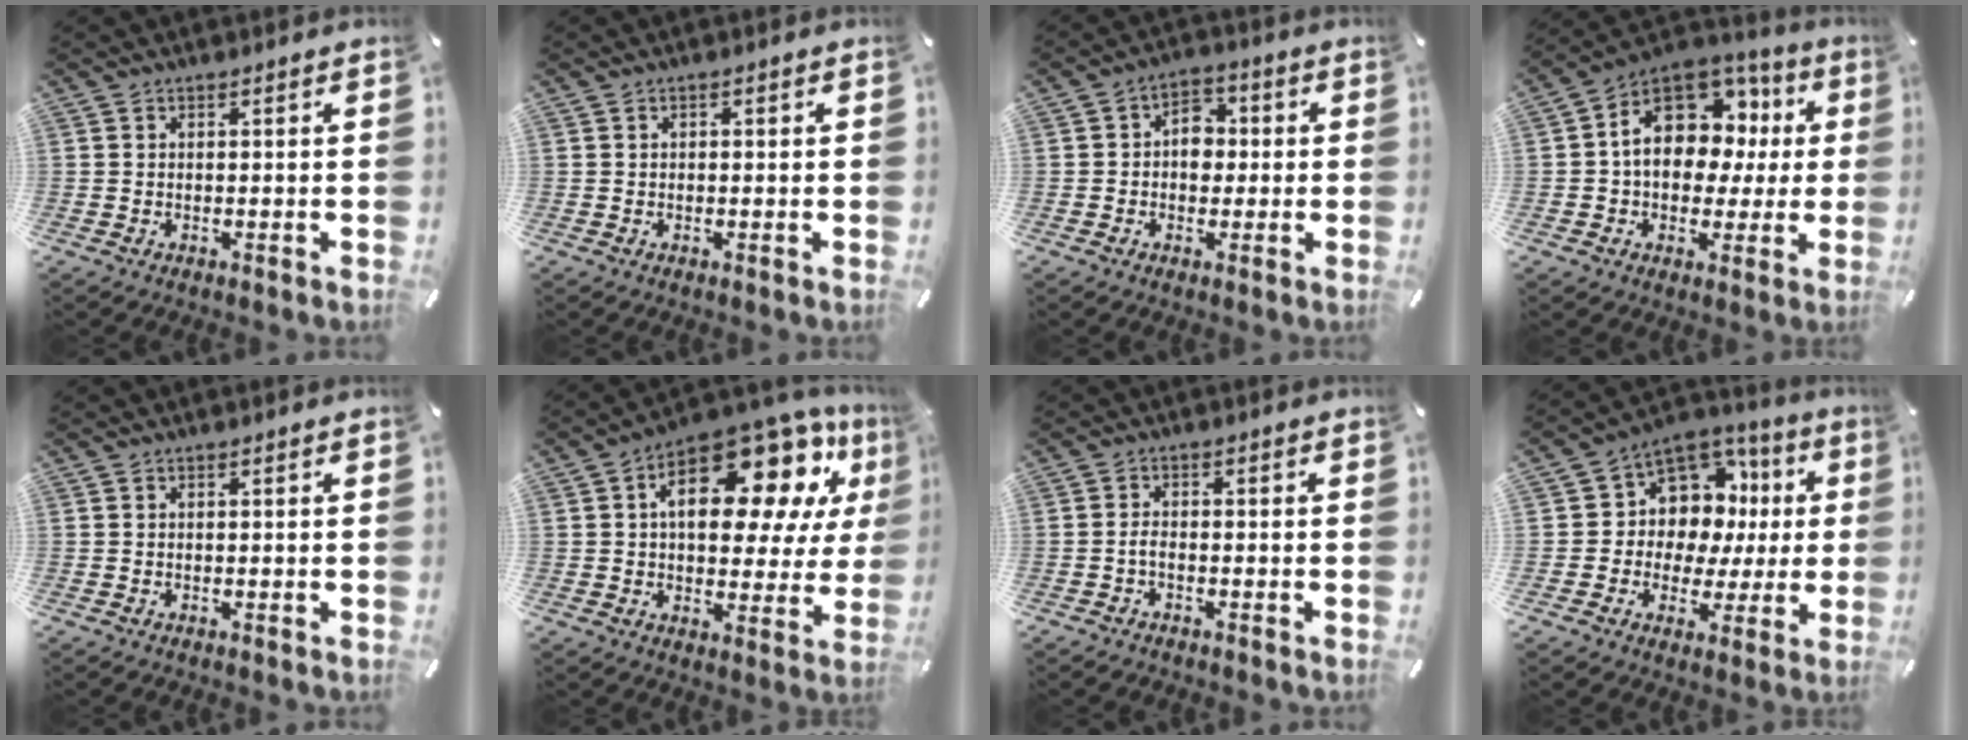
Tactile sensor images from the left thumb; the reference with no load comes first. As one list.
[{"total": 0.5, "force": [0.0, 0.3, 0.4], "torque": [-0.007, 0.001, -0.001]}, {"total": 6.1, "force": [-0.4, 4.9, 3.7], "torque": [-0.043, 0.004, -0.014]}, {"total": 15.5, "force": [3.6, 11.4, 9.9], "torque": [-0.164, -0.019, 0.068]}, {"total": 0.0}, {"total": 20.4, "force": [9.6, 10.6, 14.7], "torque": [-0.214, -0.062, 0.158]}, {"total": 2.2, "force": [-1.2, 1.0, 1.6], "torque": [-0.035, 0.005, -0.024]}, {"total": 10.5, "force": [3.1, 9.6, 2.9], "torque": [-0.051, -0.034, 0.065]}]